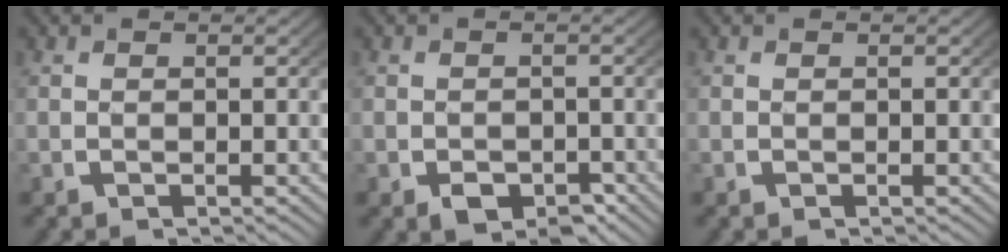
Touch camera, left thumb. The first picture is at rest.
{"total": 3.5, "force": [-1.8, 2.3, 1.9], "torque": [-0.026, -0.025, -0.022]}
{"total": 0.0}